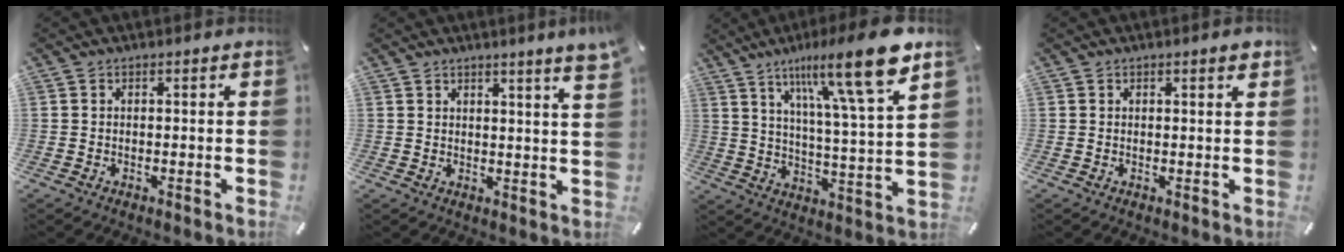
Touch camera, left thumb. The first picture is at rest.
{"total": 4.0, "force": [3.1, -0.5, 2.5], "torque": [-0.040, -0.020, 0.051]}
{"total": 18.5, "force": [11.4, 2.7, 14.4], "torque": [-0.232, -0.059, 0.170]}
{"total": 1.2, "force": [0.7, 0.3, 0.9], "torque": [-0.010, -0.002, 0.010]}